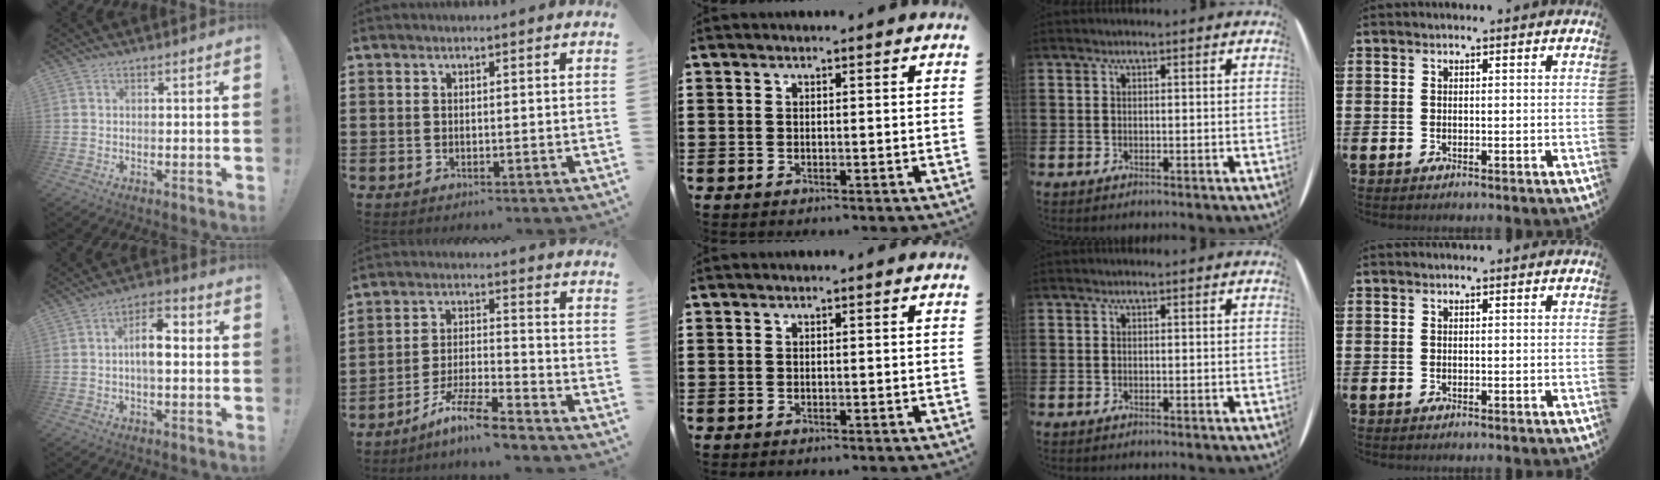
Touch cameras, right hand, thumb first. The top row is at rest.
{"thumb": {"total": 8.8, "force": [0.2, 4.2, 7.7], "torque": [-0.124, 0.006, -0.001]}, "index": {"total": 7.6, "force": [-6.5, 0.2, 3.9], "torque": [-0.080, 0.000, -0.125]}}